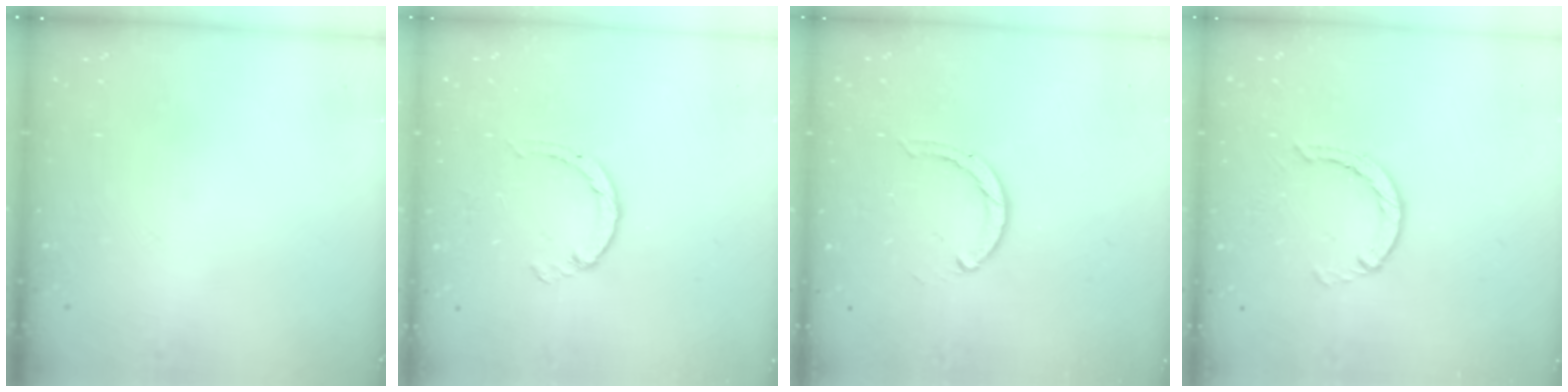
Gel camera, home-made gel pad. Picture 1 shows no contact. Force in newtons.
{"total": 2.6, "press": 2.6, "slide": 0.4}
{"total": 2.2, "press": 2.2, "slide": 0.3}
{"total": 2.5, "press": 2.4, "slide": 0.4}